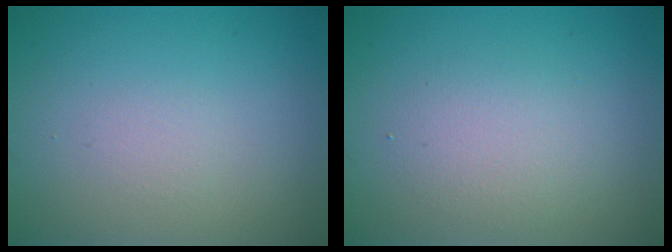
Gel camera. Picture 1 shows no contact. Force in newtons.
{"total": 2.4, "press": 2.4, "slide": 0.3}